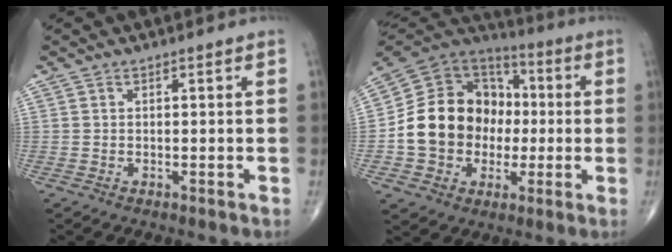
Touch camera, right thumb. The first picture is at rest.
{"total": 18.6, "force": [-1.7, 15.6, 10.0], "torque": [-0.136, 0.038, -0.030]}